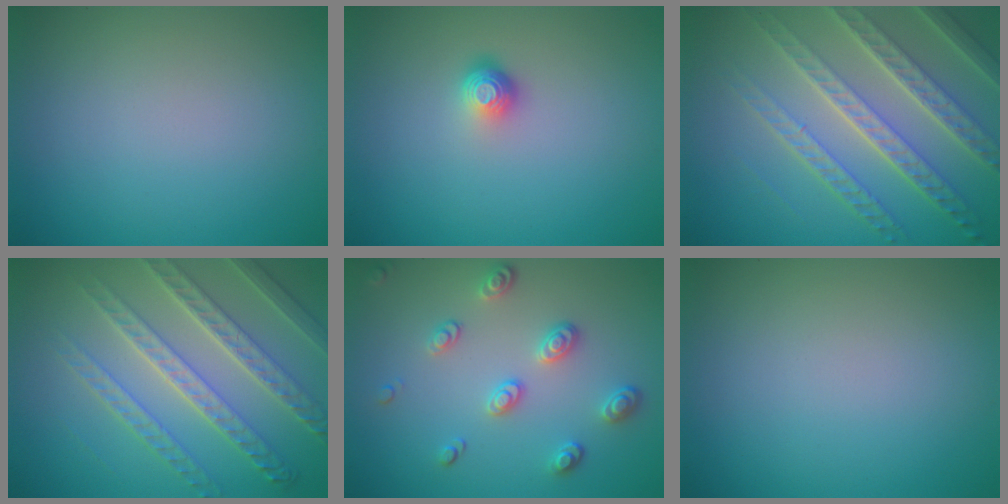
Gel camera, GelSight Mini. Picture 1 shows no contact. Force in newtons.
{"total": 1.8, "press": 1.2, "slide": 1.3}
{"total": 7.8, "press": 5.4, "slide": 5.6}
{"total": 5.1, "press": 4.9, "slide": 1.7}
{"total": 2.8, "press": 2.4, "slide": 1.4}
{"total": 0.0}